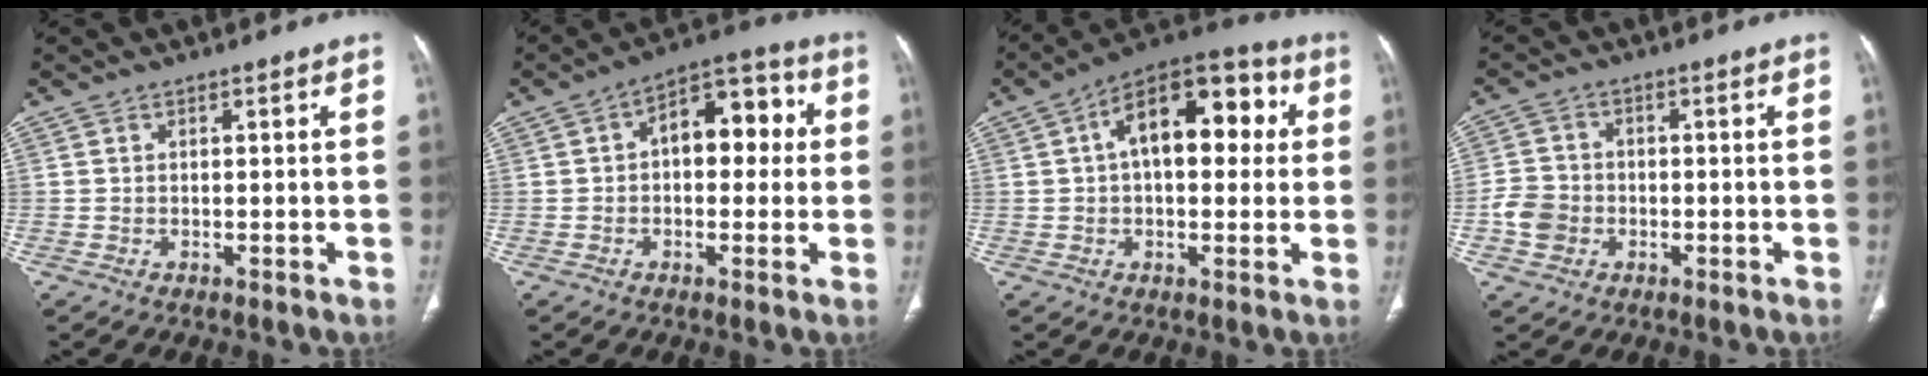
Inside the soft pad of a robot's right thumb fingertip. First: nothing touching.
{"total": 11.4, "force": [1.4, 6.7, 9.0], "torque": [-0.086, 0.033, 0.010]}
{"total": 16.1, "force": [2.8, 9.0, 13.1], "torque": [-0.151, 0.039, 0.033]}
{"total": 5.5, "force": [-1.5, 4.8, 2.4], "torque": [-0.030, 0.016, -0.033]}